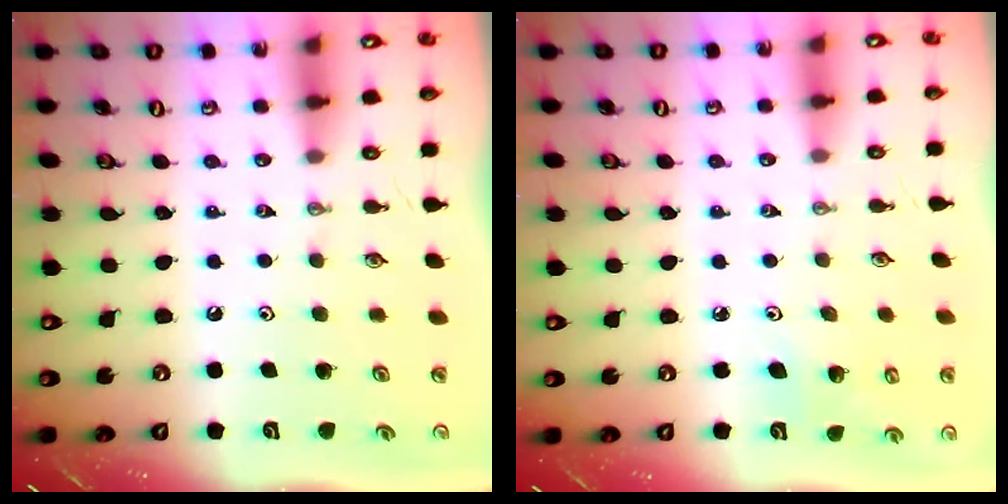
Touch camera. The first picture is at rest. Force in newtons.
{"total": 6.1, "press": 5.9, "slide": 1.5}